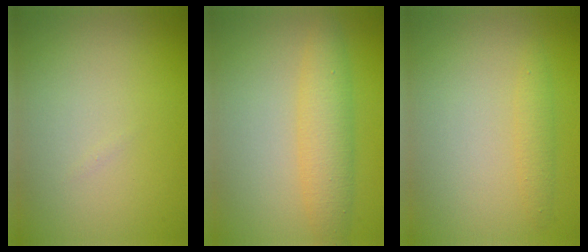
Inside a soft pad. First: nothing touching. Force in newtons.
{"total": 3.7, "press": 3.7, "slide": 0.1}
{"total": 1.3, "press": 1.3, "slide": 0.0}